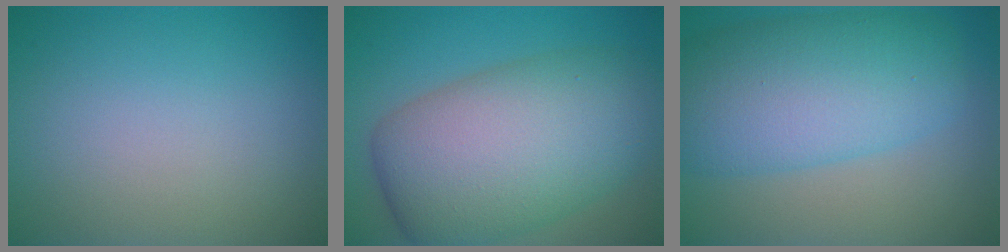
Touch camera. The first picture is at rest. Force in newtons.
{"total": 11.7, "press": 11.7, "slide": 0.4}
{"total": 9.5, "press": 9.5, "slide": 0.2}